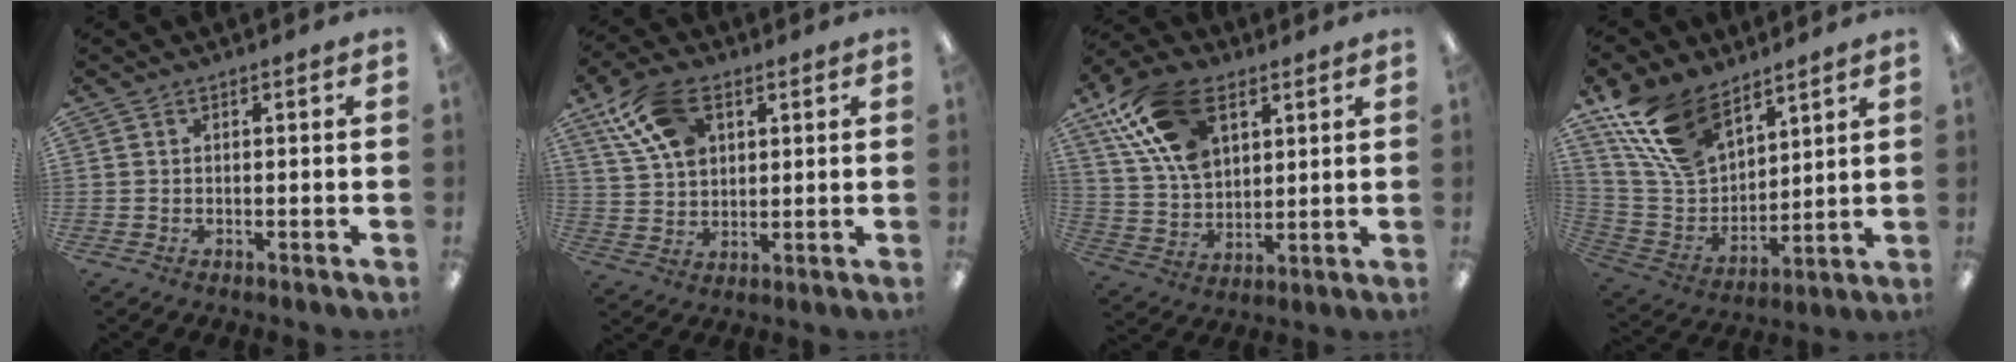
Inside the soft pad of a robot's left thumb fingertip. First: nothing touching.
{"total": 13.3, "force": [6.4, 8.6, 7.8], "torque": [-0.158, -0.001, 0.124]}
{"total": 17.9, "force": [9.0, 10.9, 11.0], "torque": [-0.232, -0.015, 0.167]}
{"total": 18.5, "force": [12.5, 9.9, 9.3], "torque": [-0.211, -0.051, 0.237]}